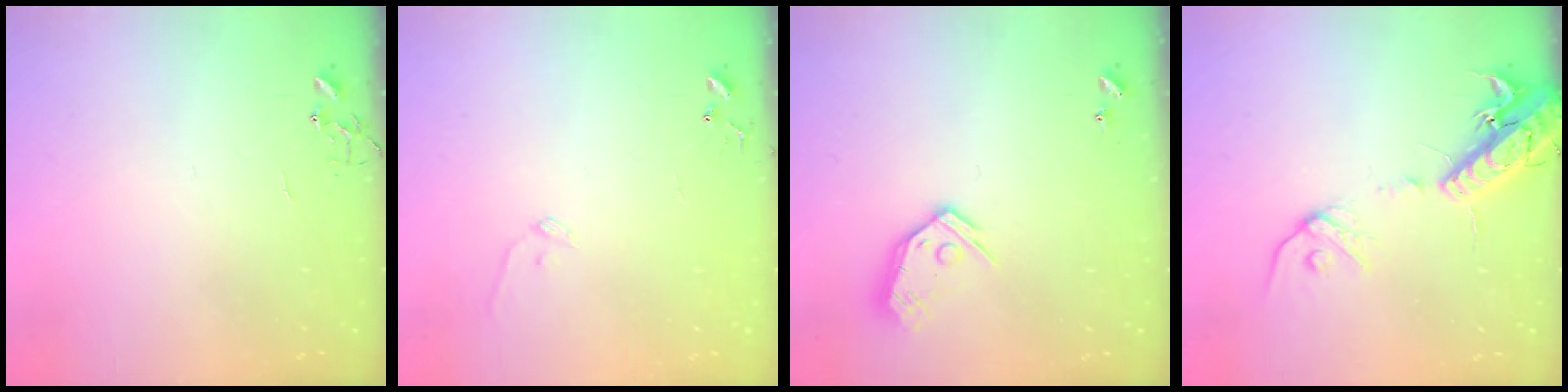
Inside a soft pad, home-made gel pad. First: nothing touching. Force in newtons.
{"total": 6.6, "press": 6.6, "slide": 0.6}
{"total": 11.0, "press": 10.9, "slide": 1.2}
{"total": 17.2, "press": 16.9, "slide": 3.1}